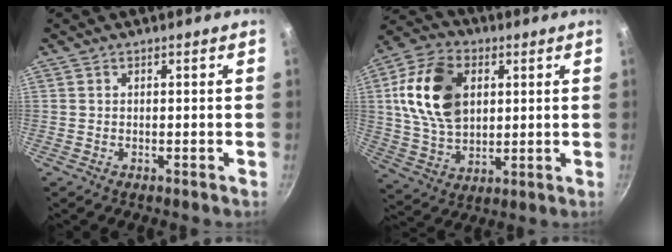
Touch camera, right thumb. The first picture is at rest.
{"total": 17.2, "force": [3.8, 11.6, 12.1], "torque": [-0.207, -0.003, 0.069]}